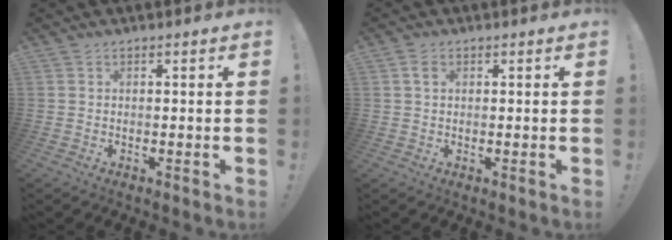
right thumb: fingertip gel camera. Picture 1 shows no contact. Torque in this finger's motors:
{"motor_torque": [0.10, -0.02, 0.03, -0.34, 0.04]}